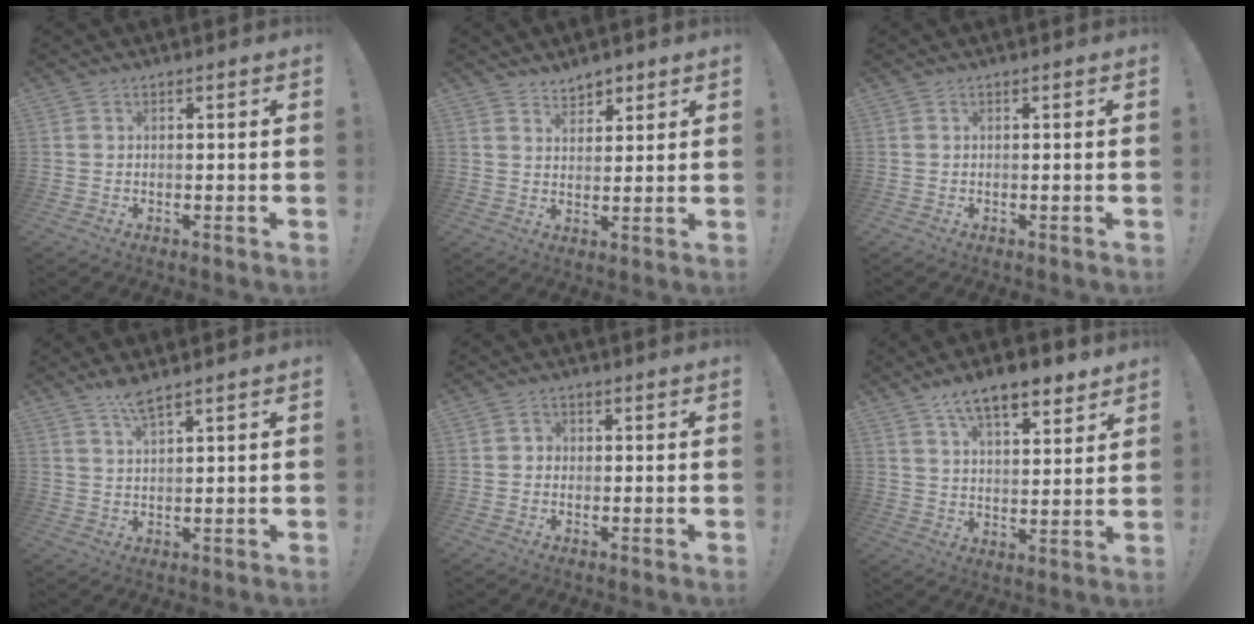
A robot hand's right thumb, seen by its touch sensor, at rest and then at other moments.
{"total": 4.9, "force": [4.1, 2.6, 0.6], "torque": [0.003, -0.031, 0.076]}
{"total": 0.0}
{"total": 4.8, "force": [3.8, 0.3, 2.9], "torque": [-0.048, -0.019, 0.063]}
{"total": 2.0, "force": [-0.8, 1.7, 0.7], "torque": [-0.013, 0.009, -0.015]}
{"total": 11.3, "force": [7.9, 4.1, 7.0], "torque": [-0.104, -0.042, 0.136]}